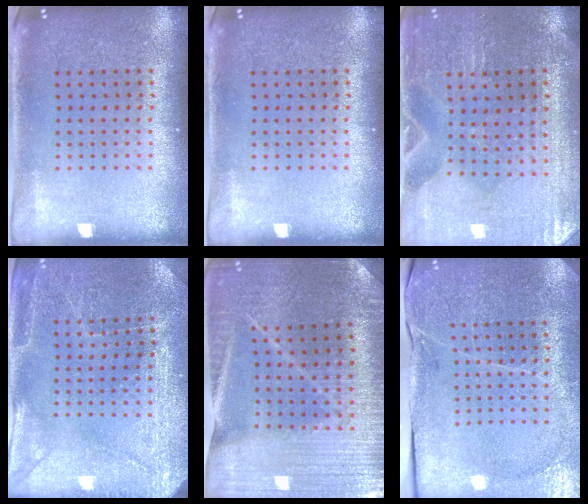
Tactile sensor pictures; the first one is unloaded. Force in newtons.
{"total": 0.0}
{"total": 0.8, "press": 0.8, "slide": 0.2}
{"total": 2.9, "press": 2.8, "slide": 0.3}
{"total": 3.0, "press": 3.0, "slide": 0.3}
{"total": 3.3, "press": 3.3, "slide": 0.4}